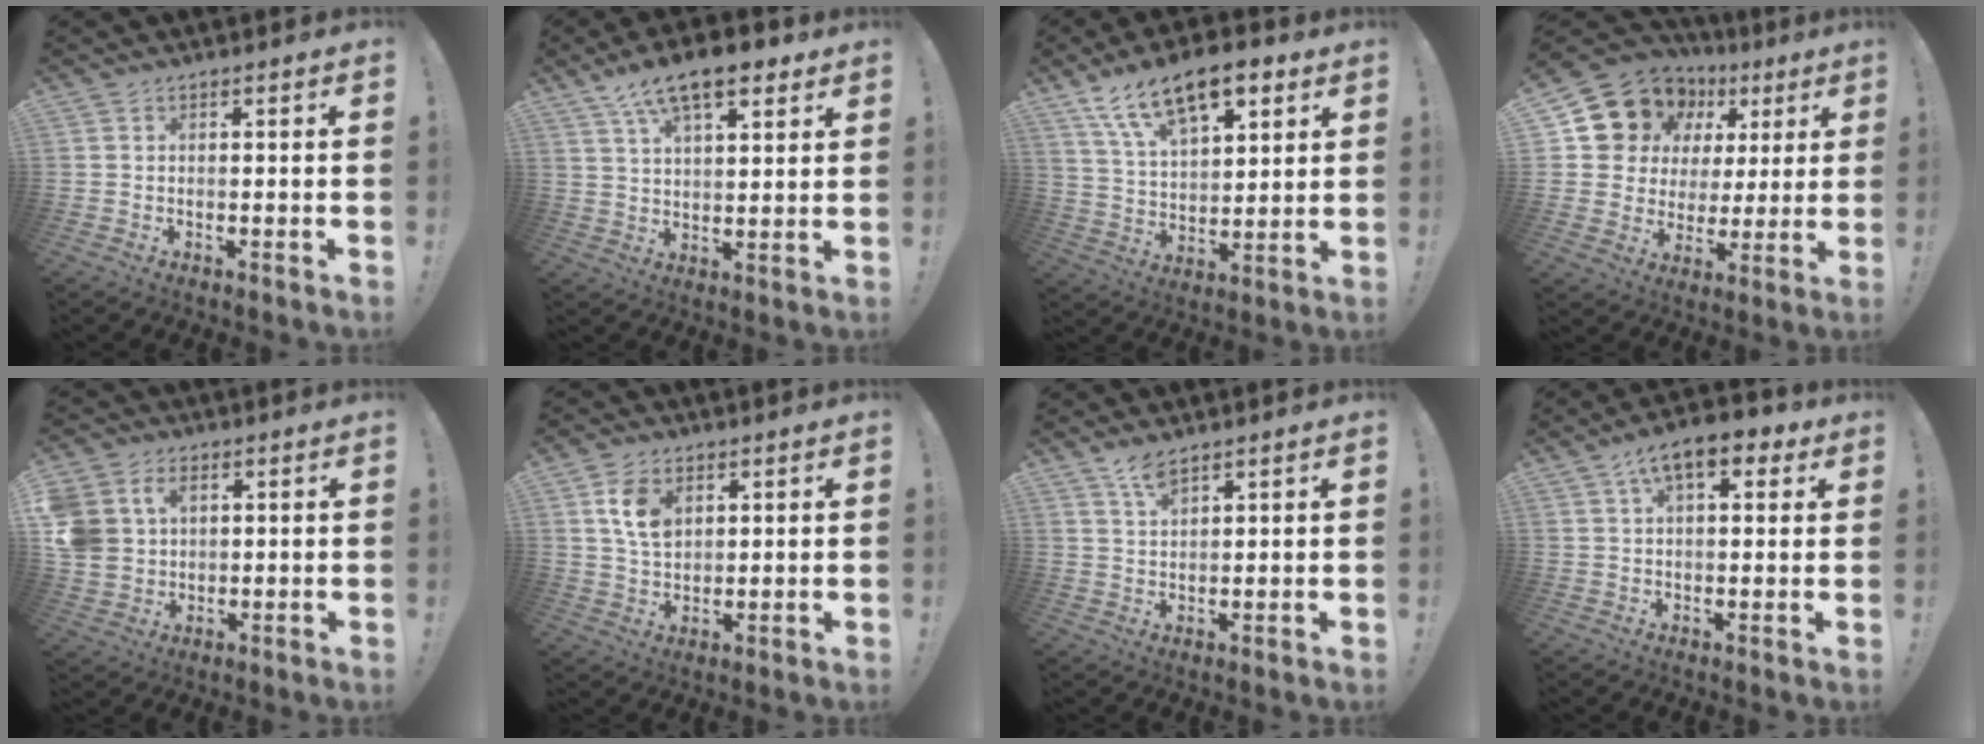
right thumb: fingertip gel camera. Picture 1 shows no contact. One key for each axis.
{"total": 13.0, "fx": 8.0, "fy": 5.4, "fz": 8.8, "tx": -0.143, "ty": -0.030, "tz": 0.141}
{"total": 17.0, "fx": 10.4, "fy": 8.1, "fz": 10.6, "tx": -0.180, "ty": -0.053, "tz": 0.186}
{"total": 14.2, "fx": 8.7, "fy": 10.4, "fz": 4.1, "tx": -0.079, "ty": -0.056, "tz": 0.181}
{"total": 9.0, "fx": 2.9, "fy": 7.4, "fz": 4.1, "tx": -0.095, "ty": -0.010, "tz": 0.059}
{"total": 9.3, "fx": 3.6, "fy": 6.4, "fz": 5.8, "tx": -0.092, "ty": -0.001, "tz": 0.071}
{"total": 4.7, "fx": 3.8, "fy": 1.3, "fz": 2.5, "tx": -0.043, "ty": -0.019, "tz": 0.065}
{"total": 10.1, "fx": 4.9, "fy": 4.6, "fz": 7.6, "tx": -0.112, "ty": -0.009, "tz": 0.083}